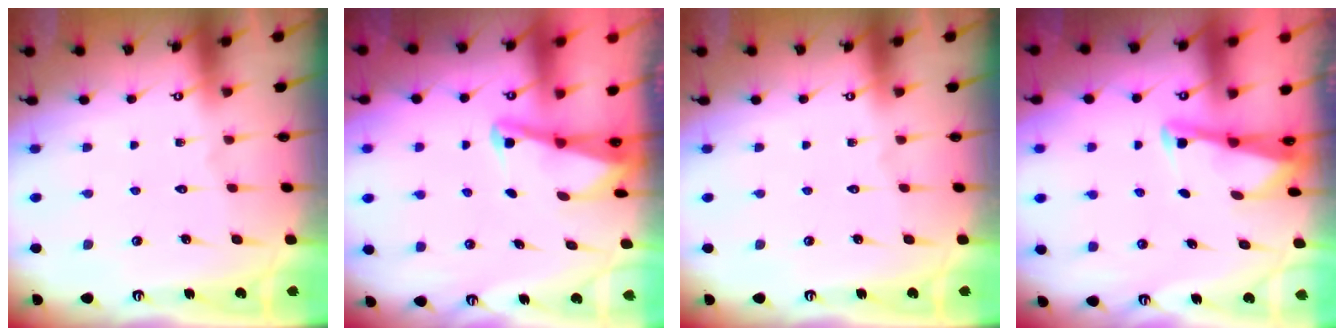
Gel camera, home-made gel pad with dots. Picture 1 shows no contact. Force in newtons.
{"total": 2.1, "press": 2.1, "slide": 0.4}
{"total": 0.0}
{"total": 2.5, "press": 2.5, "slide": 0.1}